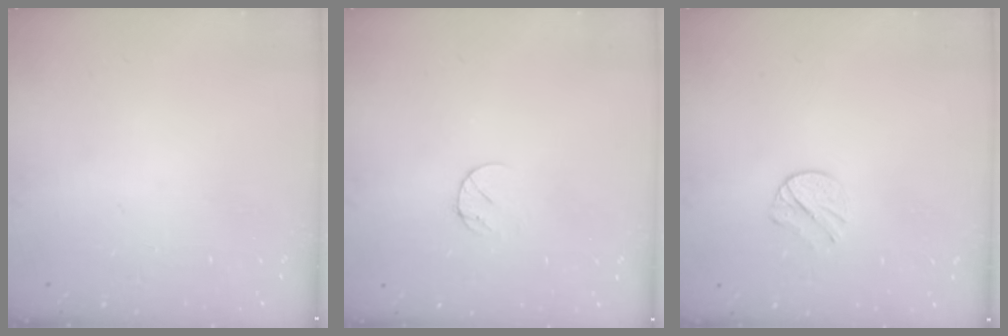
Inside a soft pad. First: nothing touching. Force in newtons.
{"total": 5.9, "press": 5.9, "slide": 0.6}
{"total": 5.9, "press": 5.9, "slide": 0.8}